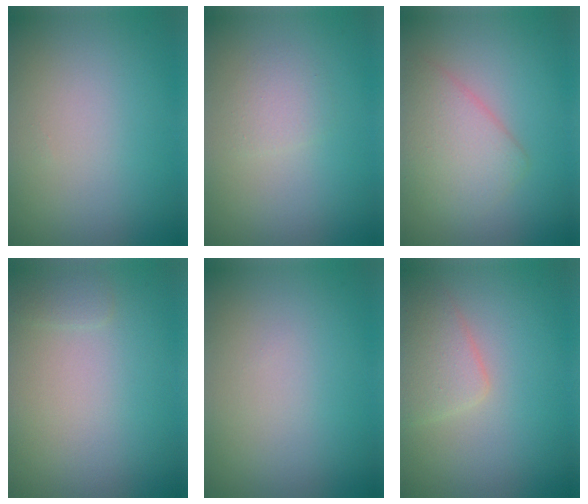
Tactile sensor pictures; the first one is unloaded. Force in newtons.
{"total": 1.4, "press": 1.4, "slide": 0.0}
{"total": 3.5, "press": 3.5, "slide": 0.3}
{"total": 0.8, "press": 0.8, "slide": 0.1}
{"total": 0.0}
{"total": 2.8, "press": 2.8, "slide": 0.1}